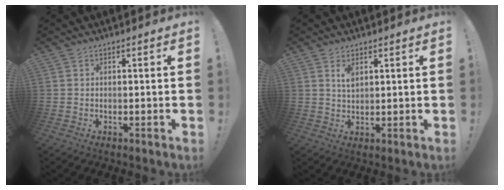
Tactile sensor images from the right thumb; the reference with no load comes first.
{"total": 3.5, "force": [1.9, 1.6, 2.4], "torque": [-0.029, -0.013, 0.029]}